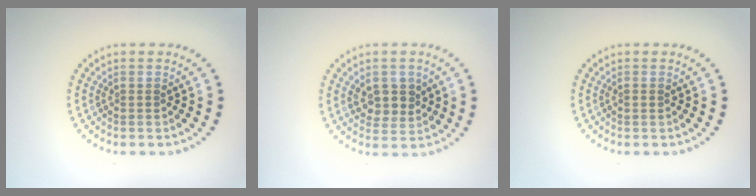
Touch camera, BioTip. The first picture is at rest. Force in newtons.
{"total": 2.8, "press": 2.7, "slide": 0.9}
{"total": 0.7, "press": 0.7, "slide": 0.1}